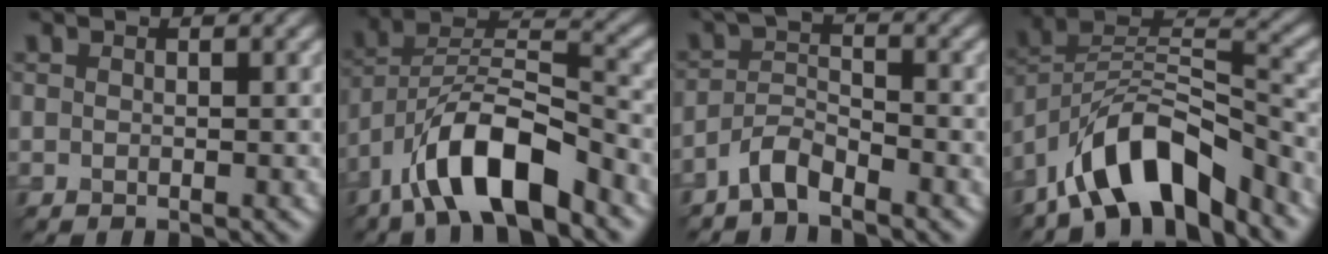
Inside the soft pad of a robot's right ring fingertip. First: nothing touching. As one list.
[{"total": 9.0, "force": [-5.6, 3.0, 6.3], "torque": [-0.109, 0.020, -0.104]}, {"total": 2.9, "force": [-2.5, 0.6, 1.3], "torque": [-0.030, 0.012, -0.059]}, {"total": 9.1, "force": [-6.3, 3.6, 5.5], "torque": [-0.087, 0.012, -0.121]}]